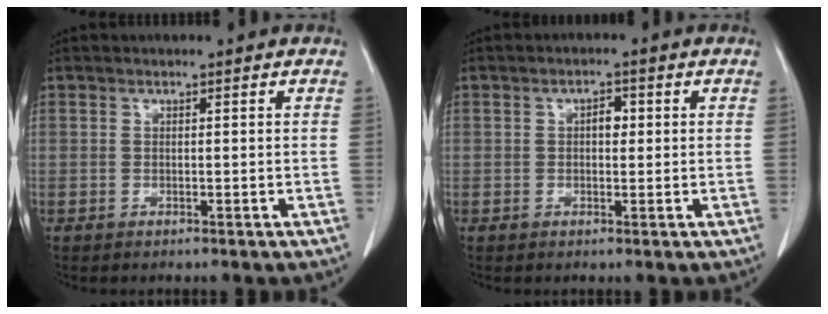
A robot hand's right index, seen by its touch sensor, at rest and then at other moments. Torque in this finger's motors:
{"motor_torque": [0.12, -0.02, 0.03, 0.03]}